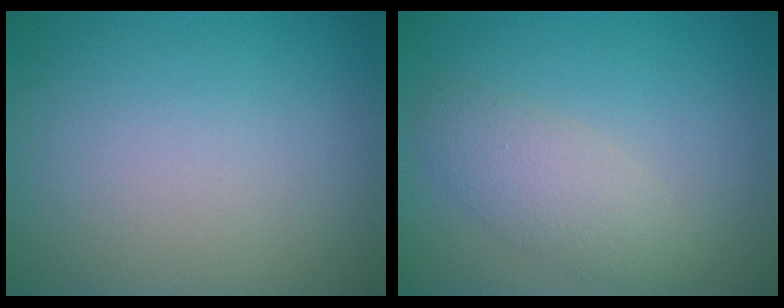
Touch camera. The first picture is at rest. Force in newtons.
{"total": 3.0, "press": 3.0, "slide": 0.1}